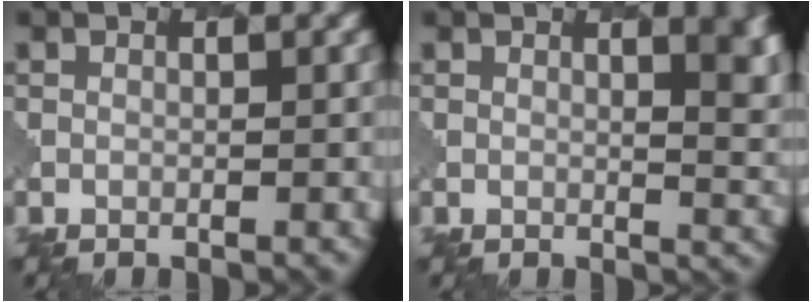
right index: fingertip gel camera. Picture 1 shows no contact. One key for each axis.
{"total": 6.0, "fx": 2.0, "fy": 2.5, "fz": 5.1, "tx": -0.027, "ty": 0.006, "tz": 0.017}